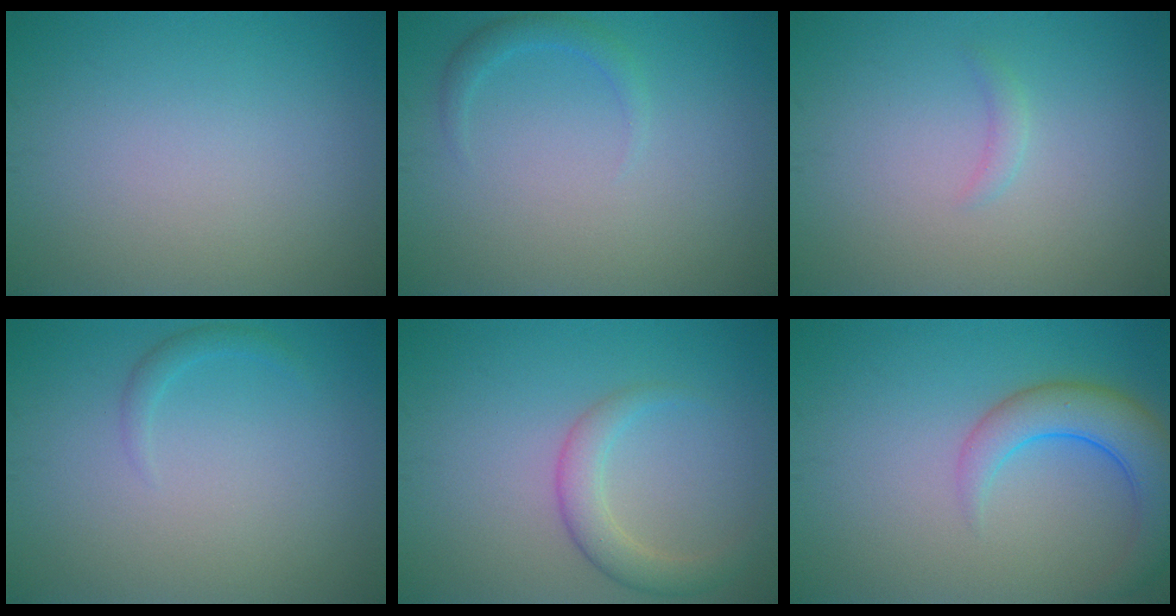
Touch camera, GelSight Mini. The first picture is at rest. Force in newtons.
{"total": 1.4, "press": 1.4, "slide": 0.1}
{"total": 0.8, "press": 0.8, "slide": 0.1}
{"total": 1.0, "press": 1.0, "slide": 0.1}
{"total": 2.9, "press": 2.9, "slide": 0.2}
{"total": 5.3, "press": 5.3, "slide": 0.3}